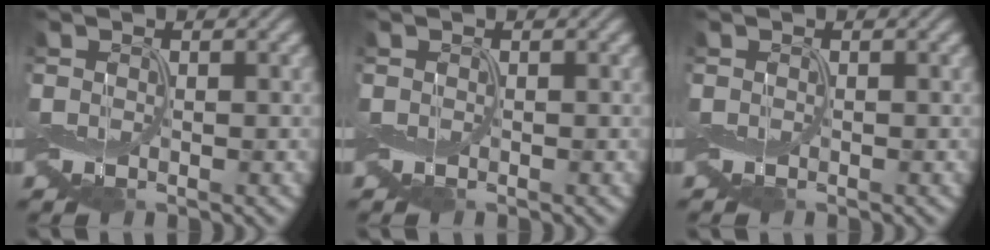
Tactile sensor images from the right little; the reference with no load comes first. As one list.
[{"total": 0.0}, {"total": 0.0}]